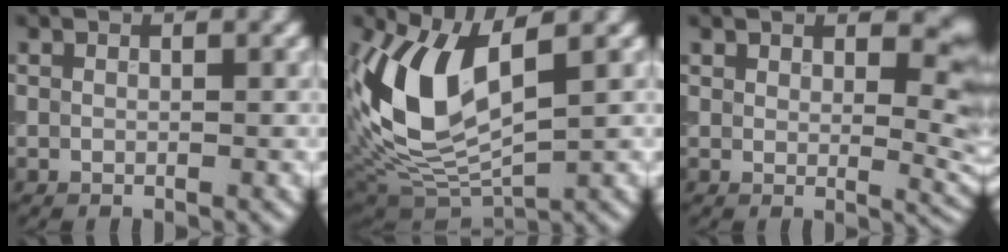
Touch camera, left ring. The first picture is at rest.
{"total": 9.8, "force": [2.2, 4.5, 8.4], "torque": [-0.183, -0.006, 0.042]}
{"total": 5.2, "force": [2.8, 2.4, 3.6], "torque": [-0.036, -0.004, 0.043]}